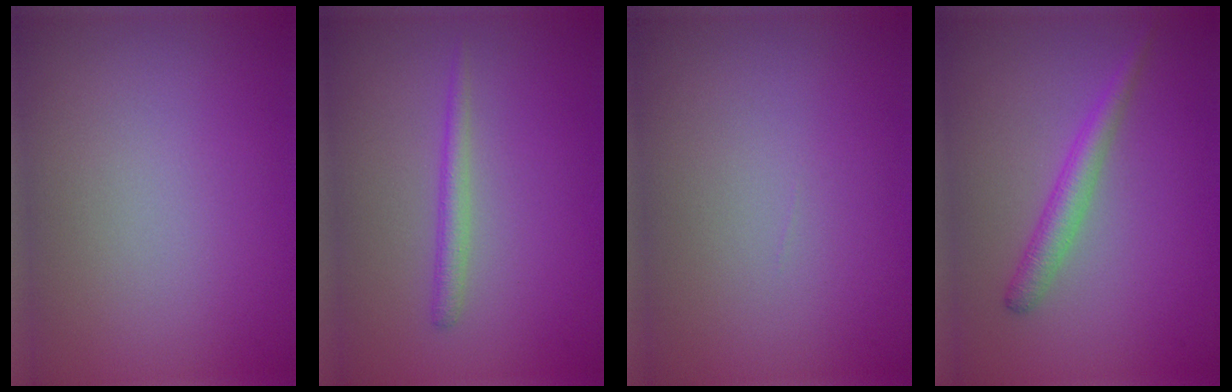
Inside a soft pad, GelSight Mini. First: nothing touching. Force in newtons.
{"total": 1.5, "press": 1.5, "slide": 0.1}
{"total": 0.0}
{"total": 2.3, "press": 2.3, "slide": 0.0}